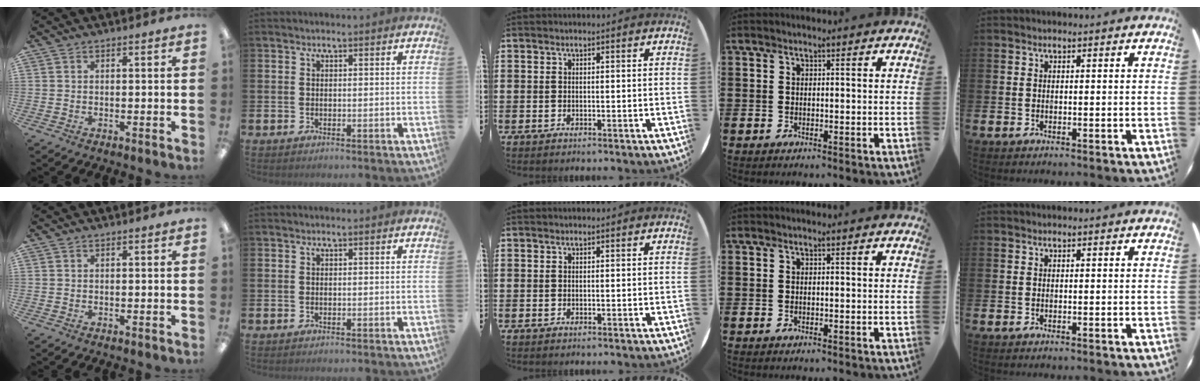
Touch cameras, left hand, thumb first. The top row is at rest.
{}